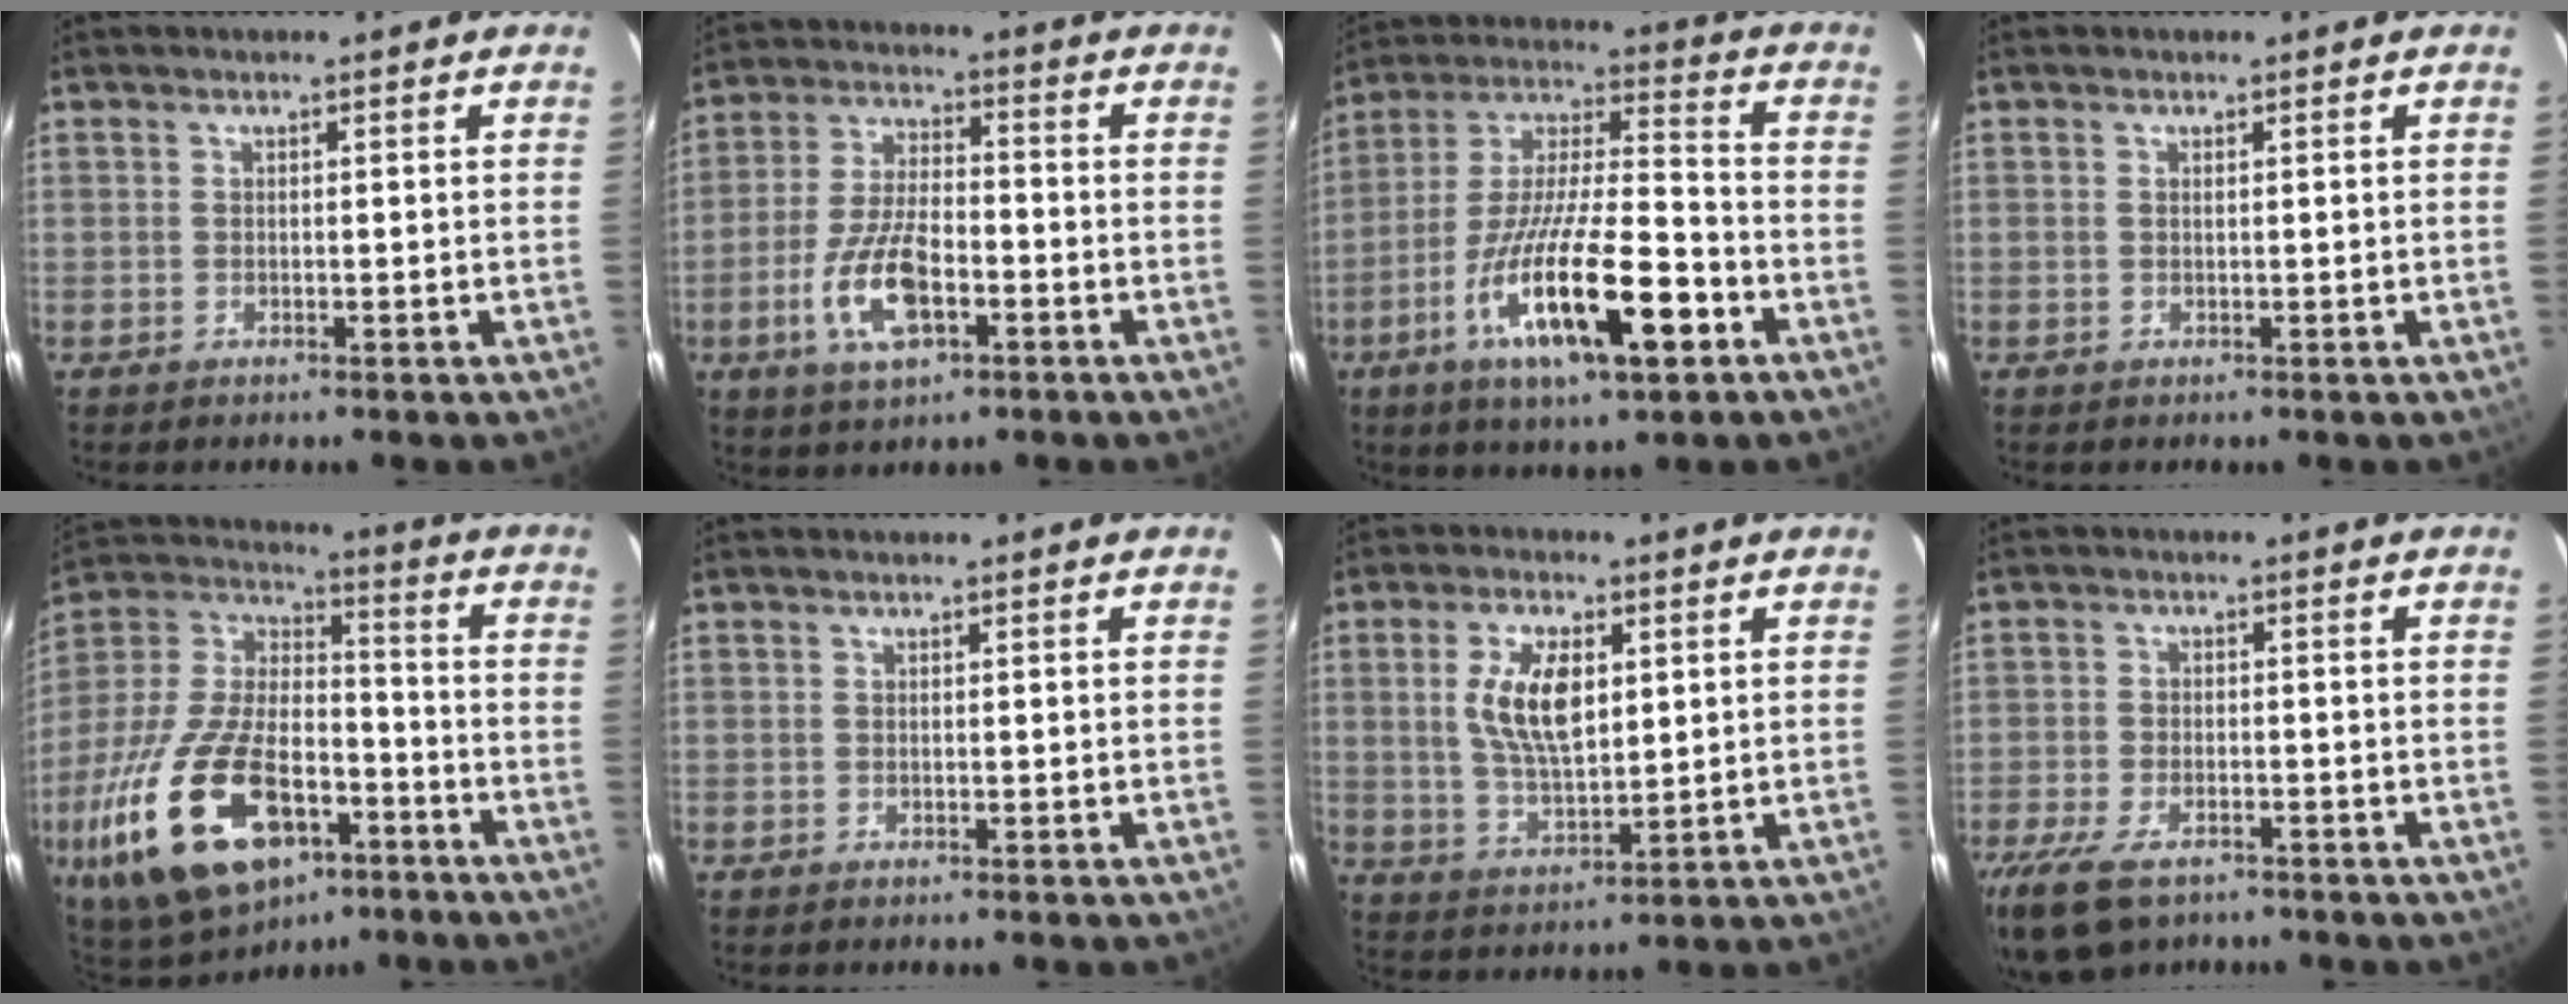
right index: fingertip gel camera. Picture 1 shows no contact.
{"total": 12.0, "force": [-4.6, 4.9, 9.9], "torque": [-0.208, -0.004, -0.081]}
{"total": 20.1, "force": [-9.0, 4.7, 17.3], "torque": [-0.321, -0.025, -0.157]}
{"total": 0.0}
{"total": 27.1, "force": [-12.9, 13.5, 19.6], "torque": [-0.412, -0.021, -0.212]}
{"total": 0.0}
{"total": 10.2, "force": [2.4, 4.8, 8.6], "torque": [-0.166, 0.003, 0.052]}
{"total": 11.8, "force": [-8.0, 5.6, 6.6], "torque": [-0.173, -0.034, -0.144]}